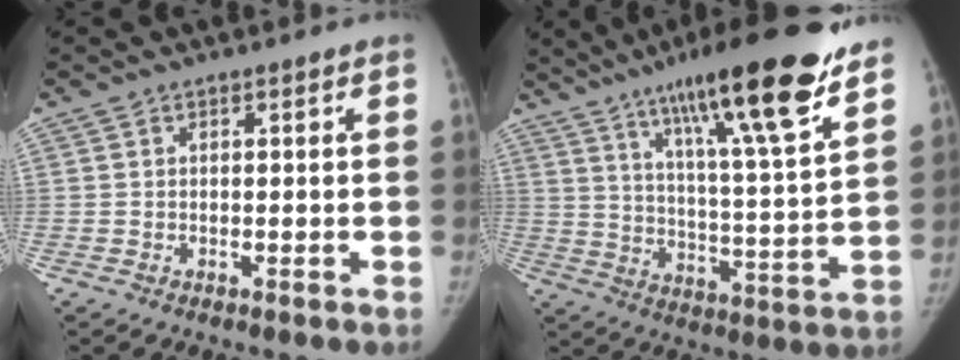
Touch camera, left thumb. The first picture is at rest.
{"total": 22.7, "force": [14.7, 3.0, 17.0], "torque": [-0.253, -0.053, 0.234]}